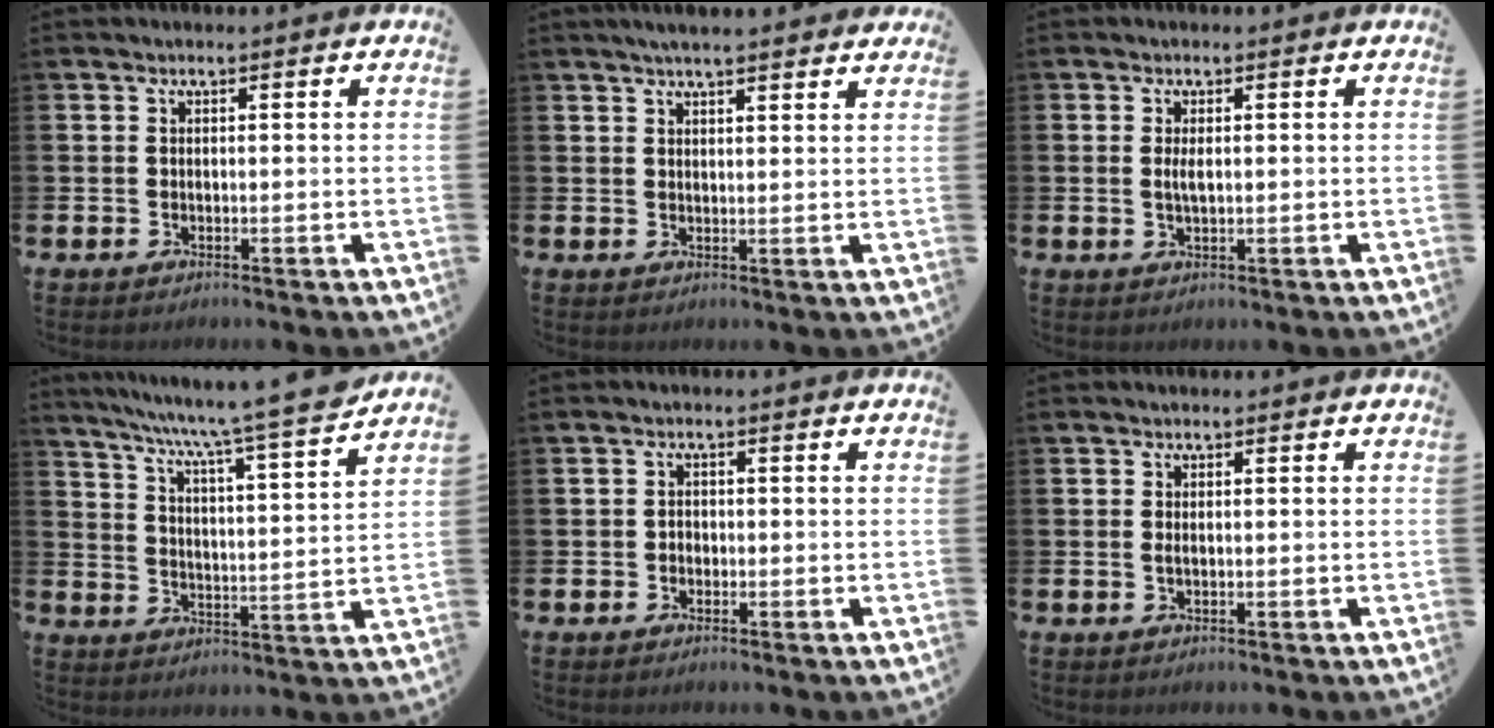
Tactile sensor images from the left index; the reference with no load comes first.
{"total": 3.3, "force": [3.1, 0.0, 1.1], "torque": [-0.024, -0.007, 0.056]}
{"total": 2.0, "force": [0.3, 0.8, 1.9], "torque": [-0.038, 0.003, 0.003]}
{"total": 7.7, "force": [6.8, -0.6, 3.5], "torque": [-0.094, -0.052, 0.111]}
{"total": 1.1, "force": [-0.4, 1.0, 0.3], "torque": [-0.007, 0.005, -0.010]}
{"total": 0.6, "force": [0.0, 0.2, 0.6], "torque": [-0.012, 0.001, 0.000]}